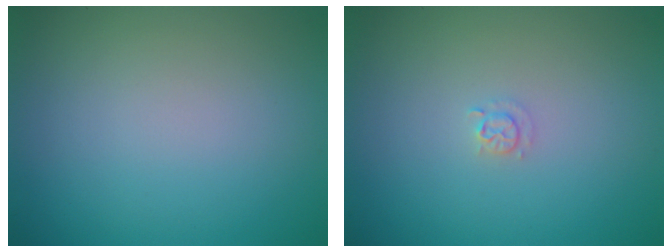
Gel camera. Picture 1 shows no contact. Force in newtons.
{"total": 0.9, "press": 0.9, "slide": 0.1}